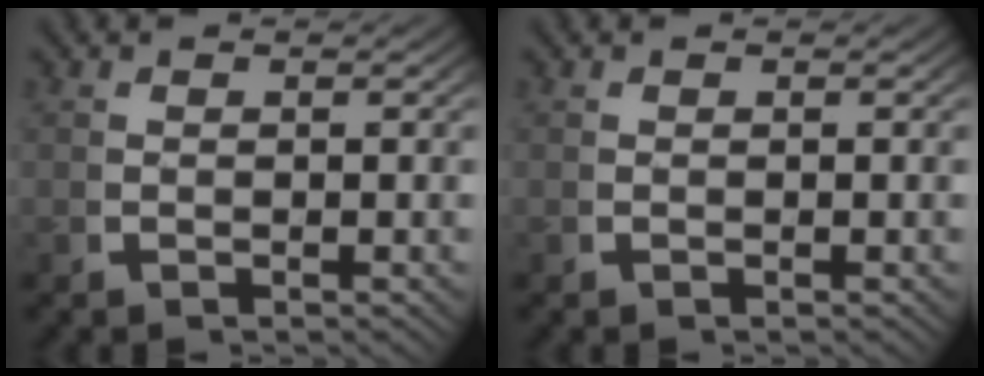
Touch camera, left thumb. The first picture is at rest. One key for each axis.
{"total": 0.0}